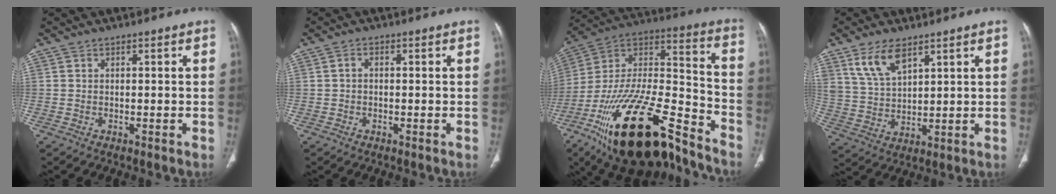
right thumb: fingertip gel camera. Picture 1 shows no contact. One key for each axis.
{"total": 1.1, "fx": -0.1, "fy": 0.8, "fz": 0.8, "tx": -0.012, "ty": 0.005, "tz": -0.003}
{"total": 32.3, "fx": -20.8, "fy": 12.0, "fz": 21.7, "tx": -0.387, "ty": 0.058, "tz": -0.354}
{"total": 8.7, "fx": 5.4, "fy": 4.1, "fz": 5.4, "tx": -0.096, "ty": -0.023, "tz": 0.117}